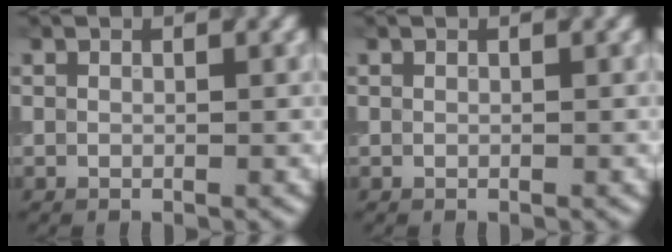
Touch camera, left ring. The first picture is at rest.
{"total": 0.0}